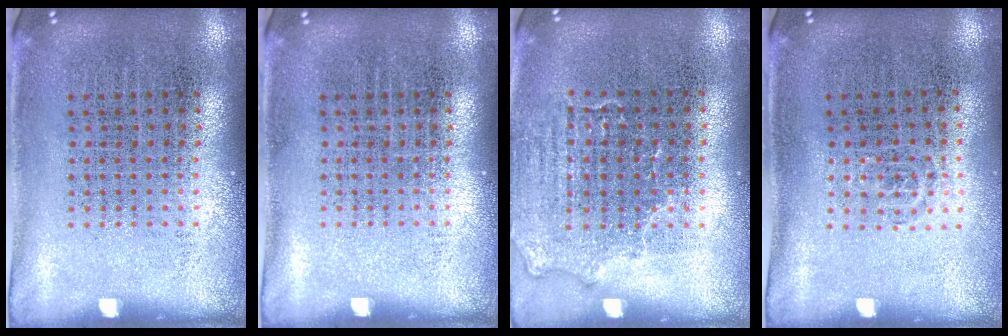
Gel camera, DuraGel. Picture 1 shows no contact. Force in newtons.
{"total": 0.0}
{"total": 1.4, "press": 1.2, "slide": 0.6}
{"total": 0.6, "press": 0.4, "slide": 0.4}